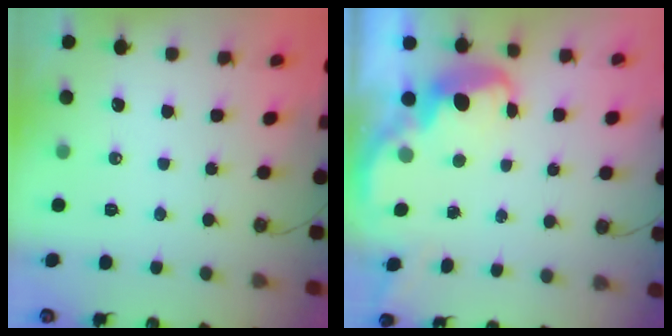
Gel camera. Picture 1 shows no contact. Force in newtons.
{"total": 3.3, "press": 3.2, "slide": 0.5}